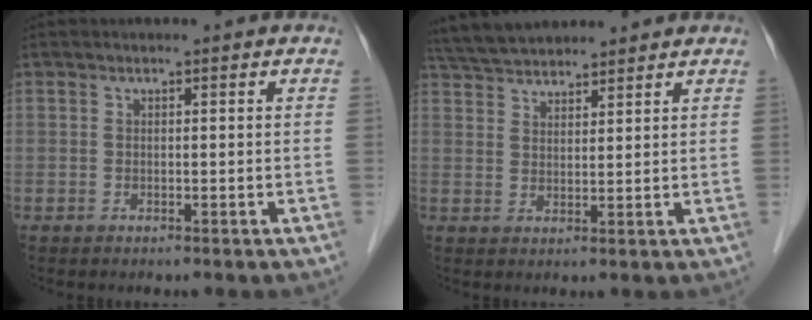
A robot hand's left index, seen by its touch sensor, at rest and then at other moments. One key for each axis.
{"total": 7.9, "fx": 7.4, "fy": 1.5, "fz": 2.4, "tx": -0.050, "ty": 0.034, "tz": 0.132}